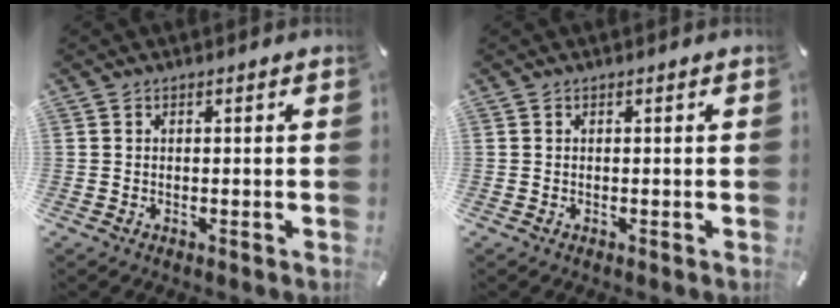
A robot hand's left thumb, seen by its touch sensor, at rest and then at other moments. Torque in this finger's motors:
{"motor_torque": [0.06, 0.29, 0.00, 0.04, 0.00]}